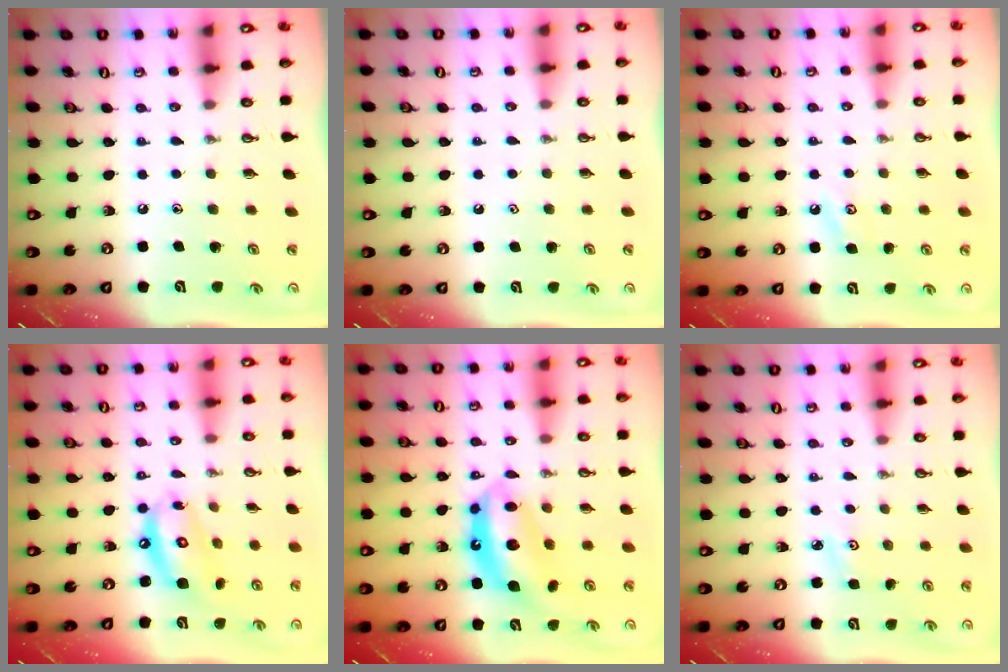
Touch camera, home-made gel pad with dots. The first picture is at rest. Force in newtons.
{"total": 0.9, "press": 0.6, "slide": 0.6}
{"total": 3.7, "press": 3.7, "slide": 0.5}
{"total": 11.8, "press": 11.8, "slide": 1.2}
{"total": 11.7, "press": 11.7, "slide": 0.9}
{"total": 2.7, "press": 2.6, "slide": 0.4}